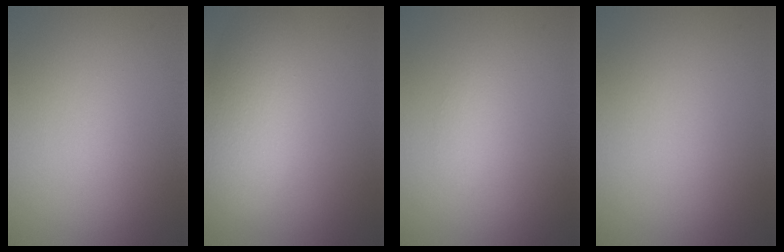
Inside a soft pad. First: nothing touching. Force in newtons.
{"total": 5.3, "press": 5.3, "slide": 0.5}
{"total": 0.9, "press": 0.9, "slide": 0.0}
{"total": 0.0}